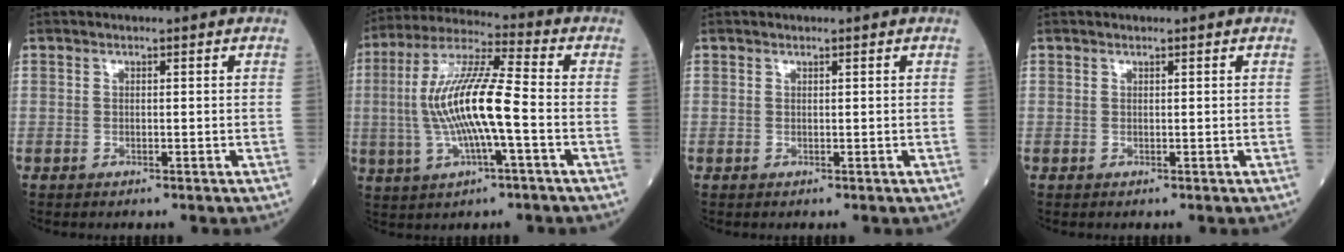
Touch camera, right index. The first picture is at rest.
{"total": 13.7, "force": [-1.6, 1.5, 13.5], "torque": [-0.273, 0.008, -0.033]}
{"total": 0.0}
{"total": 0.0}